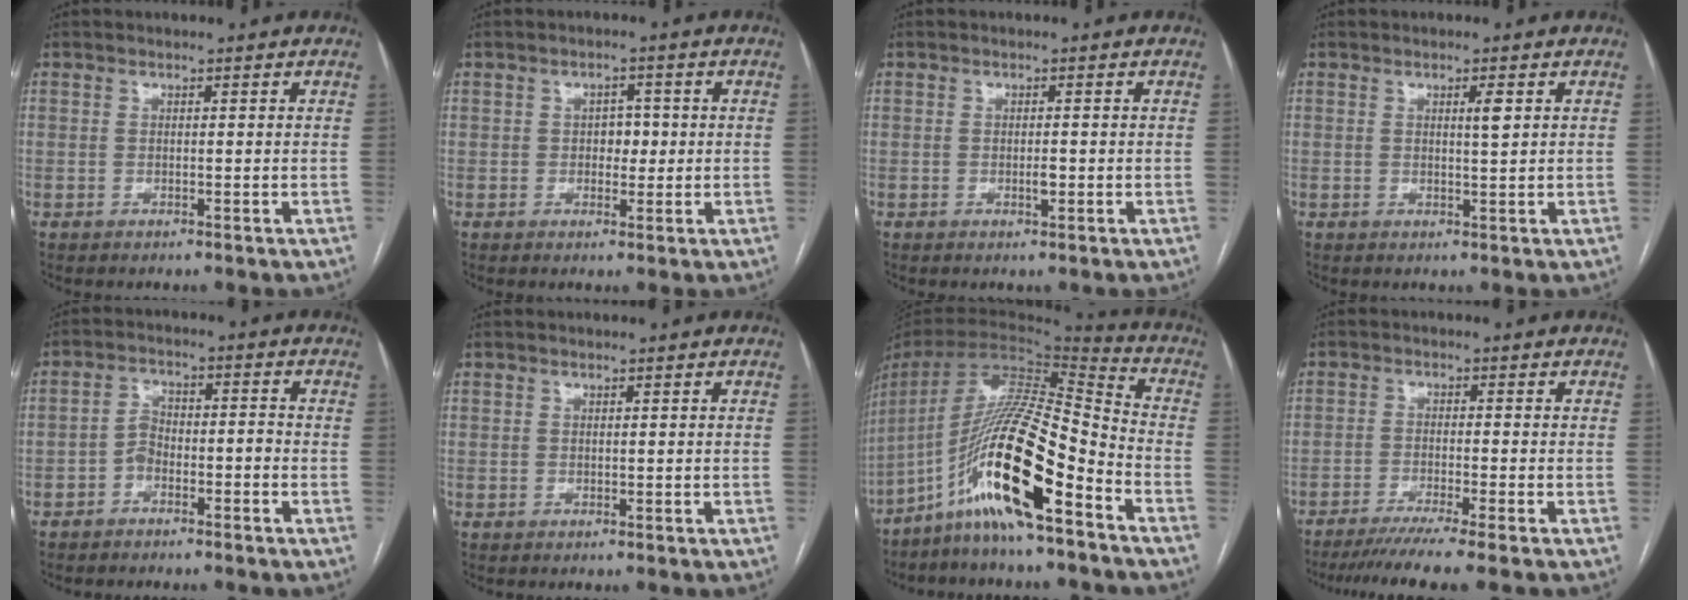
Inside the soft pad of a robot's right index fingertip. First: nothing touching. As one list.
[{"total": 2.8, "force": [0.0, 1.8, 2.1], "torque": [-0.022, 0.006, 0.000]}, {"total": 1.2, "force": [-0.3, 0.3, 1.1], "torque": [-0.021, -0.001, -0.005]}, {"total": 1.8, "force": [0.7, 0.0, 1.7], "torque": [-0.030, -0.002, 0.011]}, {"total": 3.8, "force": [-2.2, 1.9, 2.4], "torque": [-0.043, 0.022, -0.040]}, {"total": 0.0}, {"total": 19.0, "force": [-10.7, 1.8, 15.7], "torque": [-0.323, -0.008, -0.199]}, {"total": 7.8, "force": [-6.5, -1.6, 4.1], "torque": [-0.049, -0.024, -0.104]}]